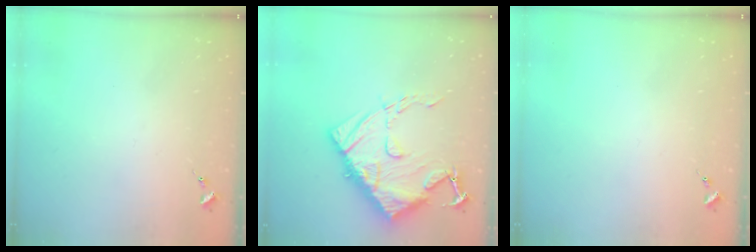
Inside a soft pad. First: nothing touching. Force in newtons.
{"total": 22.1, "press": 22.0, "slide": 2.0}
{"total": 0.0}